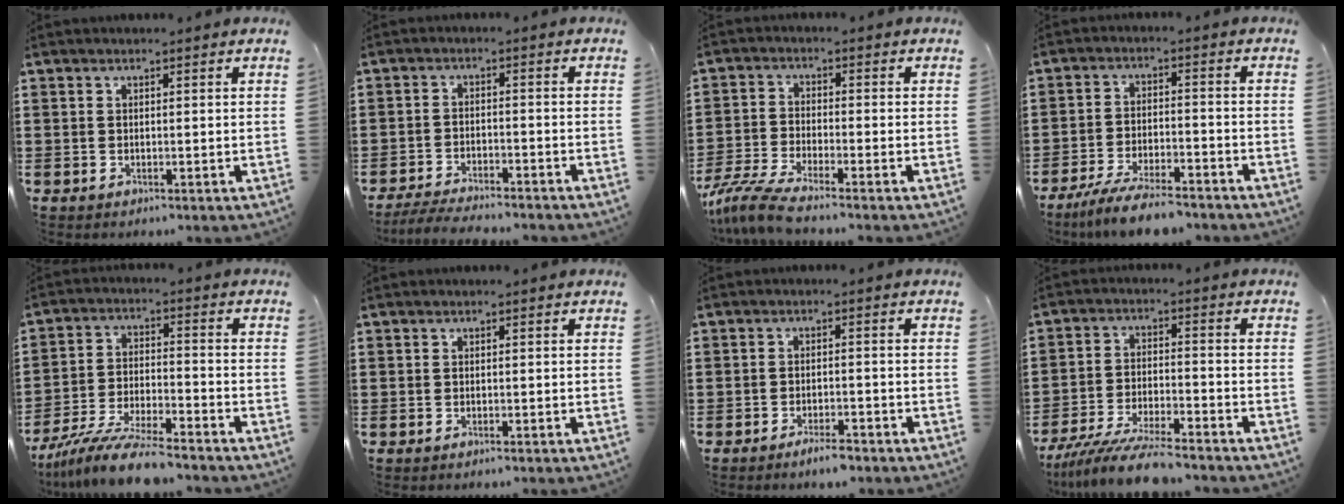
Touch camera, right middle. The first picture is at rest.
{"total": 4.0, "force": [-3.9, 0.2, 0.8], "torque": [-0.021, -0.004, -0.081]}
{"total": 5.1, "force": [-4.5, 0.2, 2.3], "torque": [-0.076, -0.026, -0.095]}
{"total": 6.7, "force": [-6.0, 0.8, 2.9], "torque": [-0.062, -0.004, -0.113]}
{"total": 10.0, "force": [-9.1, 0.9, 4.2], "torque": [-0.084, 0.010, -0.176]}
{"total": 0.0}
{"total": 2.5, "force": [-2.1, 0.4, 1.4], "torque": [-0.023, 0.004, -0.038]}
{"total": 8.6, "force": [-7.8, 0.7, 3.5], "torque": [-0.070, 0.002, -0.149]}